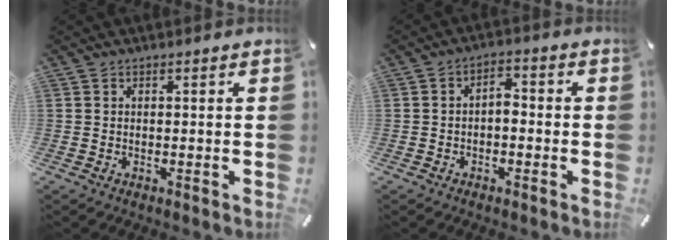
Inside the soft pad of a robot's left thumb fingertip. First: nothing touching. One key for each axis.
{"total": 3.5, "fx": -1.5, "fy": 2.0, "fz": 2.5, "tx": -0.045, "ty": 0.017, "tz": -0.029}